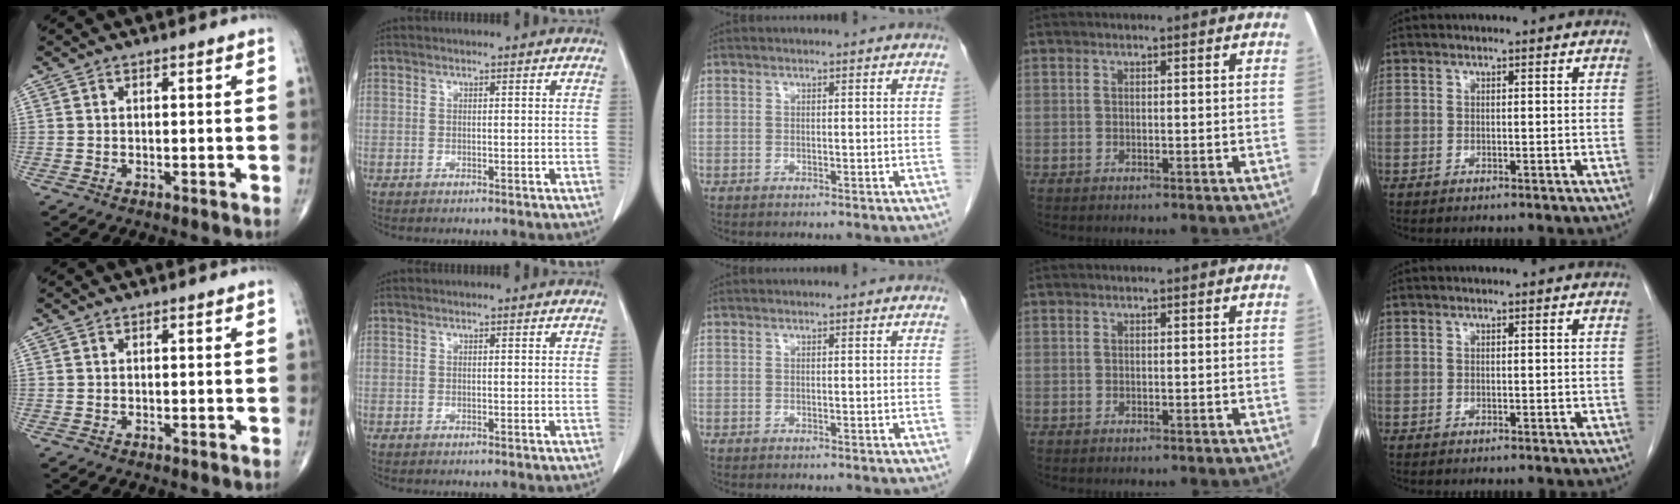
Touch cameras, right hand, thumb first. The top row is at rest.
{}